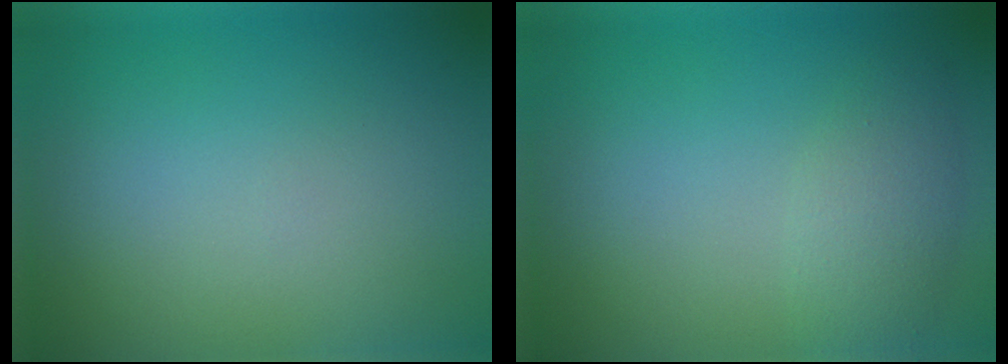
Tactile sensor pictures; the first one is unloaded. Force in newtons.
{"total": 2.4, "press": 2.4, "slide": 0.1}